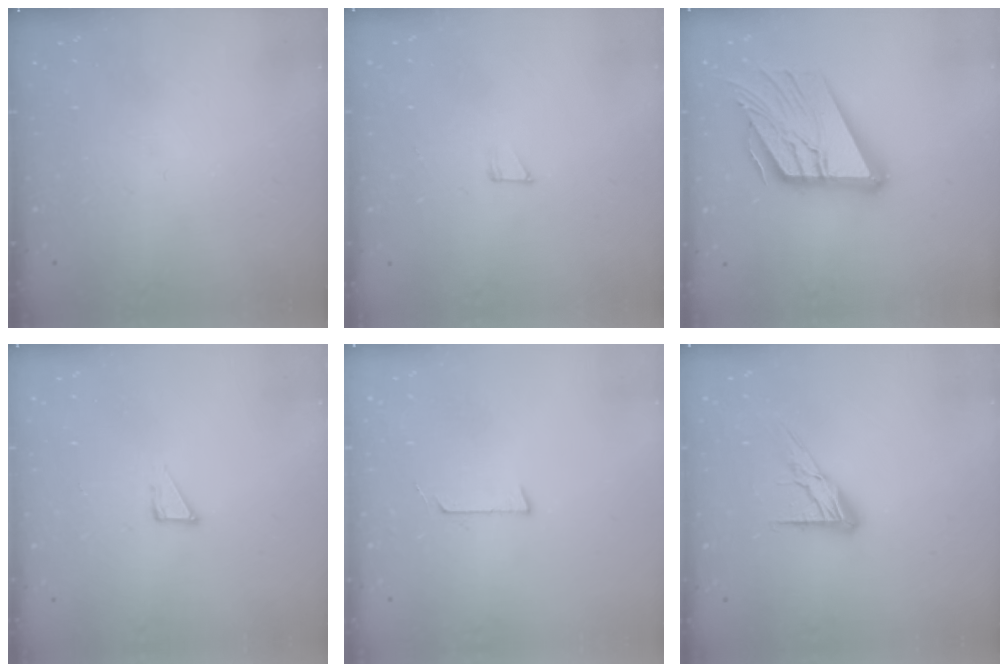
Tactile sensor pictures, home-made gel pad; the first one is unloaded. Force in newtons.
{"total": 2.5, "press": 2.5, "slide": 0.1}
{"total": 20.3, "press": 20.3, "slide": 1.5}
{"total": 3.3, "press": 3.3, "slide": 0.3}
{"total": 4.2, "press": 4.2, "slide": 0.4}
{"total": 10.4, "press": 10.4, "slide": 0.6}